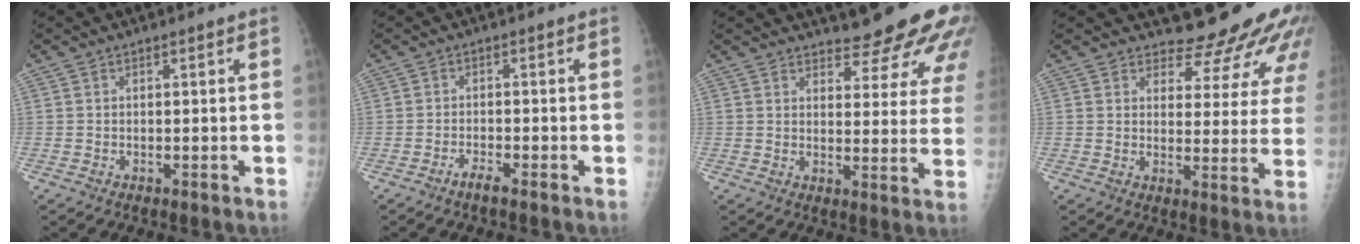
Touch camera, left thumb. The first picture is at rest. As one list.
[{"total": 2.0, "force": [-1.6, 0.1, 1.1], "torque": [-0.033, 0.003, -0.033]}, {"total": 16.3, "force": [13.9, 4.3, 7.4], "torque": [-0.063, -0.095, 0.158]}, {"total": 13.5, "force": [12.2, 4.3, 3.7], "torque": [-0.003, -0.099, 0.136]}]